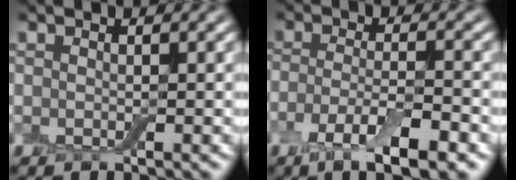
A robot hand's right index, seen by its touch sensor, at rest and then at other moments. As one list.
[{"total": 5.9, "force": [-2.8, 1.6, 4.9], "torque": [-0.095, -0.005, -0.056]}]